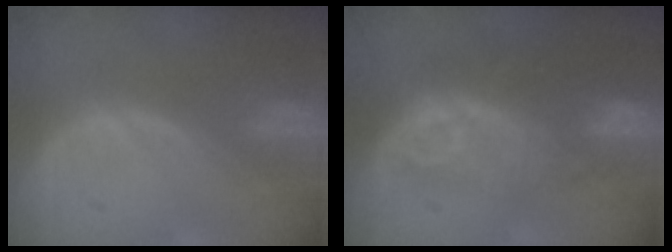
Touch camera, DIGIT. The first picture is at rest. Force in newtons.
{"total": 9.7, "press": 8.8, "slide": 4.0}